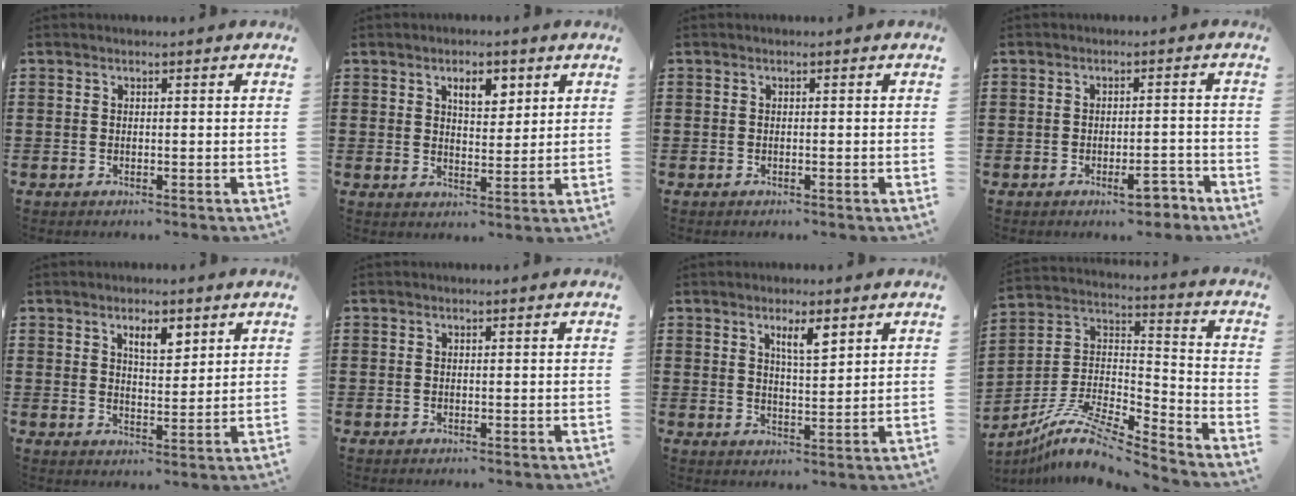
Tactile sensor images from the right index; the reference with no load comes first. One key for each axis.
{"total": 4.6, "fx": 2.5, "fy": 2.2, "fz": 3.2, "tx": -0.047, "ty": 0.000, "tz": 0.037}
{"total": 0.0}
{"total": 4.1, "fx": -3.0, "fy": 1.5, "fz": 2.3, "tx": -0.035, "ty": 0.007, "tz": -0.054}
{"total": 4.2, "fx": 2.6, "fy": 1.5, "fz": 2.9, "tx": -0.047, "ty": 0.001, "tz": 0.041}
{"total": 0.0}
{"total": 3.9, "fx": 2.4, "fy": 0.9, "fz": 2.9, "tx": -0.046, "ty": -0.001, "tz": 0.036}
{"total": 10.9, "fx": -9.0, "fy": 2.1, "fz": 5.8, "tx": -0.118, "ty": 0.012, "tz": -0.180}